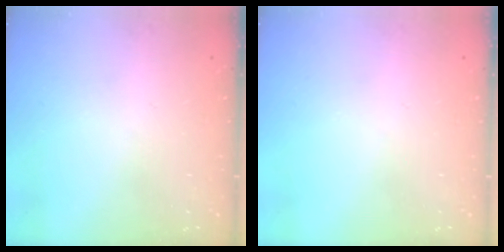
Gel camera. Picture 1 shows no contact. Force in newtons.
{"total": 0.0}